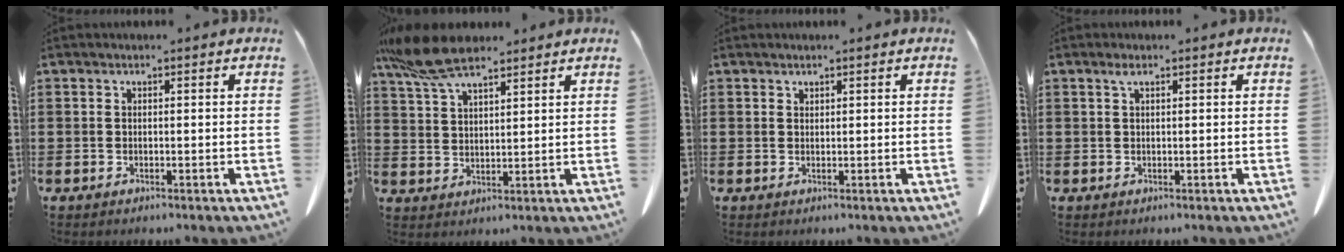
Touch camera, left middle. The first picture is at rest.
{"total": 9.2, "force": [6.9, 2.6, 5.5], "torque": [-0.129, -0.009, 0.127]}
{"total": 0.6, "force": [0.6, 0.1, 0.1], "torque": [-0.003, -0.001, 0.012]}
{"total": 1.2, "force": [0.6, 0.3, 1.0], "torque": [-0.021, 0.003, 0.009]}